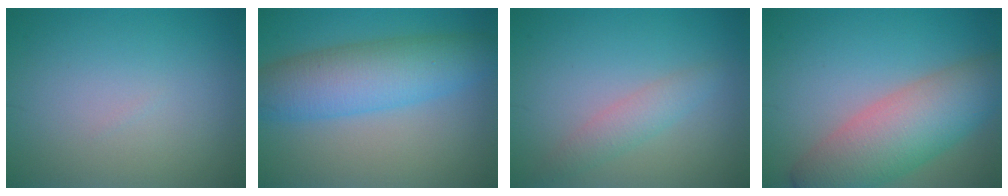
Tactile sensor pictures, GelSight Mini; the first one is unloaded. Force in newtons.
{"total": 7.2, "press": 7.2, "slide": 0.2}
{"total": 2.1, "press": 2.1, "slide": 0.1}
{"total": 8.3, "press": 8.3, "slide": 0.2}